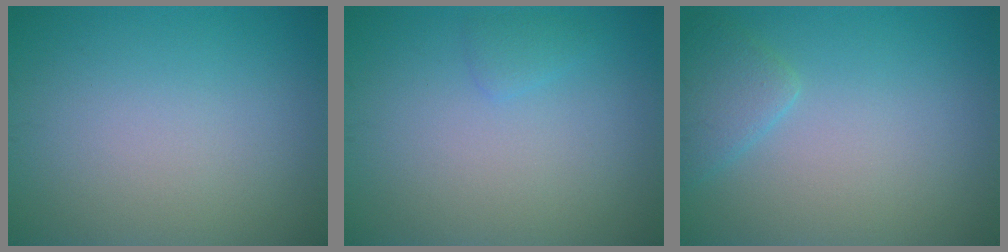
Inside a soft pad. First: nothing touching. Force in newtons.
{"total": 0.9, "press": 0.9, "slide": 0.0}
{"total": 2.1, "press": 2.1, "slide": 0.1}